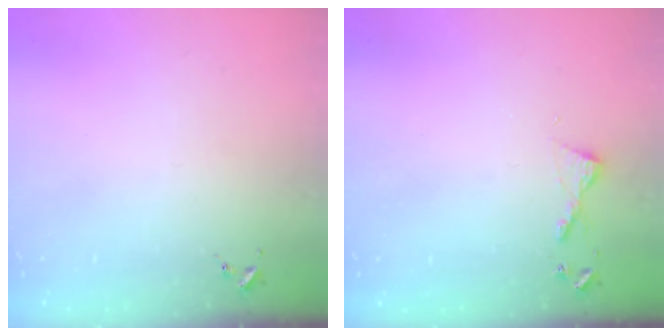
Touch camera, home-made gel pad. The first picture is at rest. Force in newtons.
{"total": 5.7, "press": 5.7, "slide": 0.5}